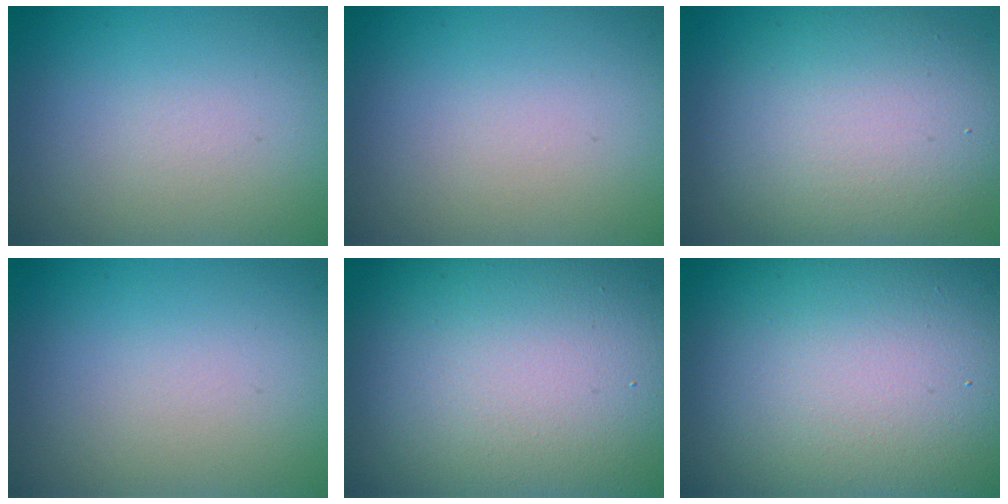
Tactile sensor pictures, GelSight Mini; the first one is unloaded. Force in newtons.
{"total": 0.0}
{"total": 8.3, "press": 8.2, "slide": 0.6}
{"total": 0.0}
{"total": 13.3, "press": 13.2, "slide": 0.8}
{"total": 19.4, "press": 19.4, "slide": 0.9}